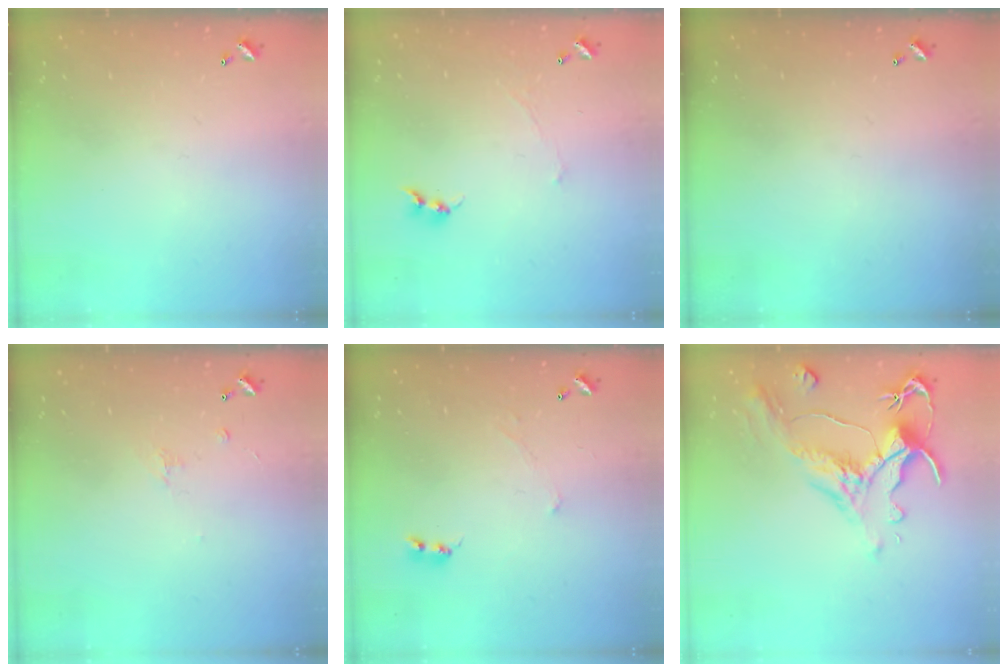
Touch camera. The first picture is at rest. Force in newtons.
{"total": 1.0, "press": 0.8, "slide": 0.6}
{"total": 0.0}
{"total": 1.2, "press": 1.1, "slide": 0.6}
{"total": 0.0}
{"total": 1.6, "press": 0.4, "slide": 1.5}